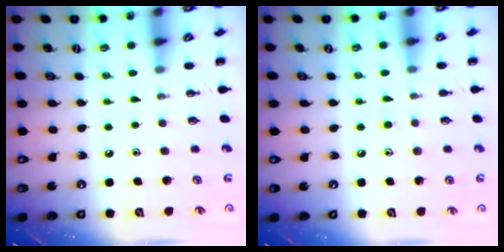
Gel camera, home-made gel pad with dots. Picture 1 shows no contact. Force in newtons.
{"total": 6.7, "press": 6.3, "slide": 2.4}